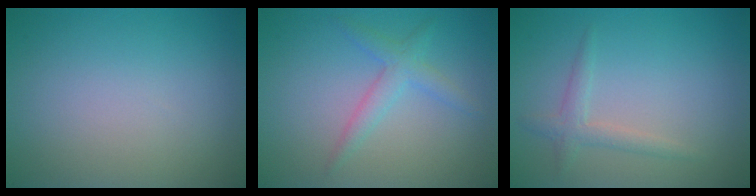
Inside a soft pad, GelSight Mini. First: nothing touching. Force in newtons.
{"total": 2.2, "press": 2.2, "slide": 0.1}
{"total": 1.7, "press": 1.7, "slide": 0.0}